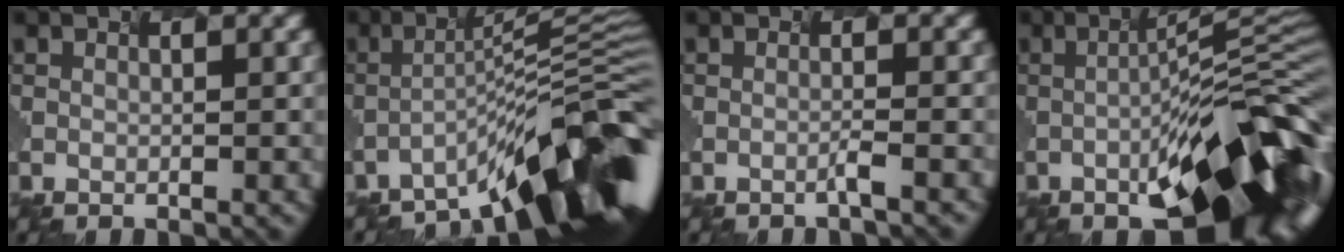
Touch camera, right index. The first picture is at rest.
{"total": 11.9, "force": [-7.6, 1.8, 8.9], "torque": [-0.116, 0.014, -0.119]}
{"total": 0.9, "force": [-0.8, -0.1, 0.5], "torque": [-0.008, 0.004, -0.014]}
{"total": 15.3, "force": [-4.6, 4.5, 13.9], "torque": [-0.179, 0.002, -0.069]}